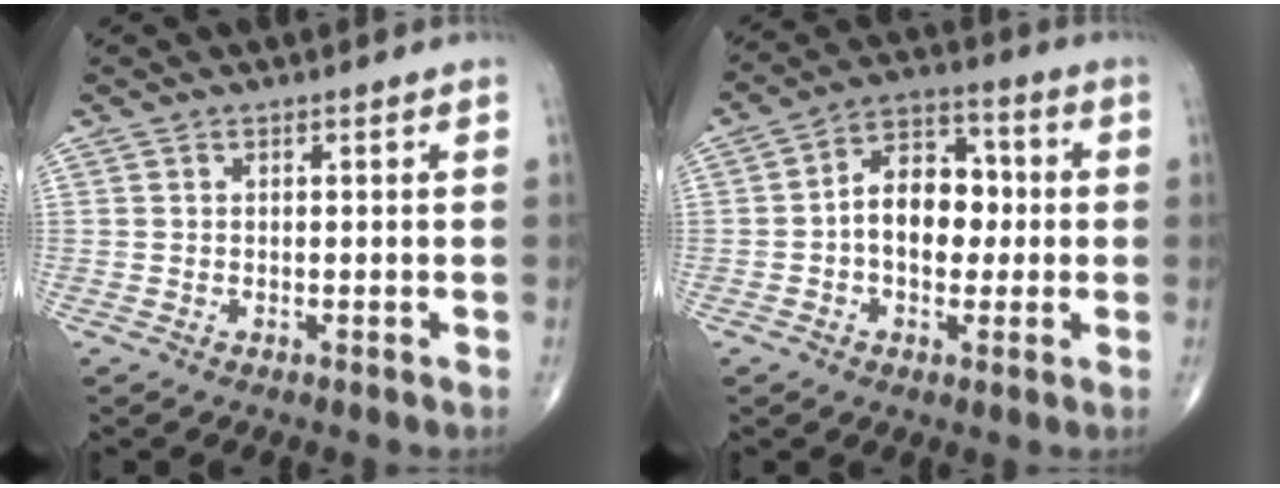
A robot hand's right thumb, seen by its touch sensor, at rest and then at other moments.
{"total": 11.0, "force": [-0.4, 7.5, 8.0], "torque": [-0.095, 0.030, -0.019]}